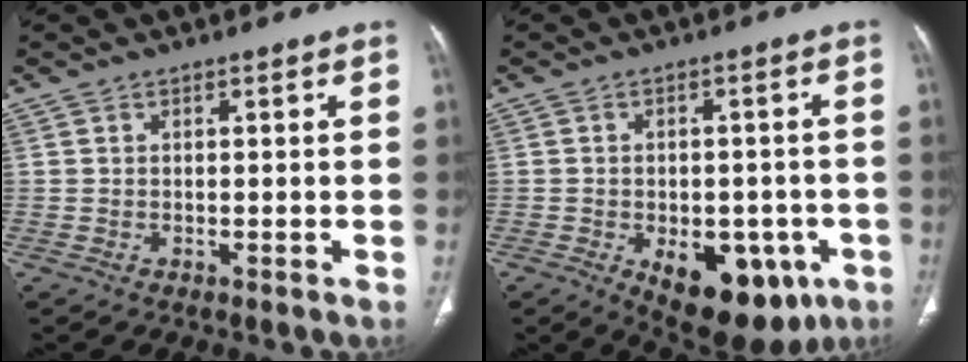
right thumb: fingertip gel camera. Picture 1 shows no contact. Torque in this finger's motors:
{"motor_torque": [1.69, 1.86, 0.69, 0.62, 0.27]}